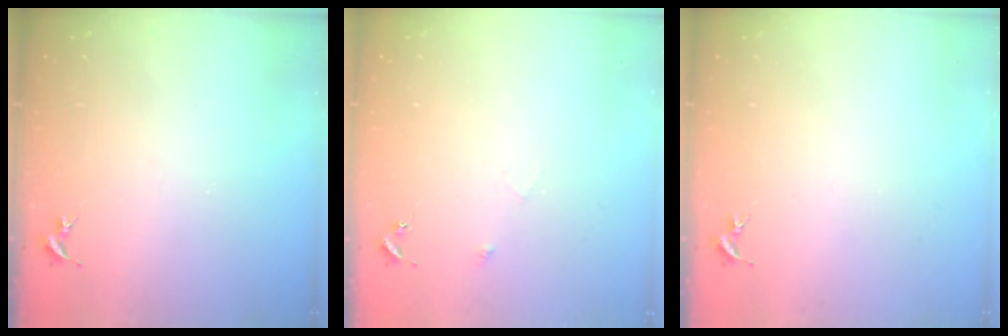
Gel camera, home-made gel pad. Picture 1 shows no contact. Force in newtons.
{"total": 2.5, "press": 2.5, "slide": 0.2}
{"total": 0.0}